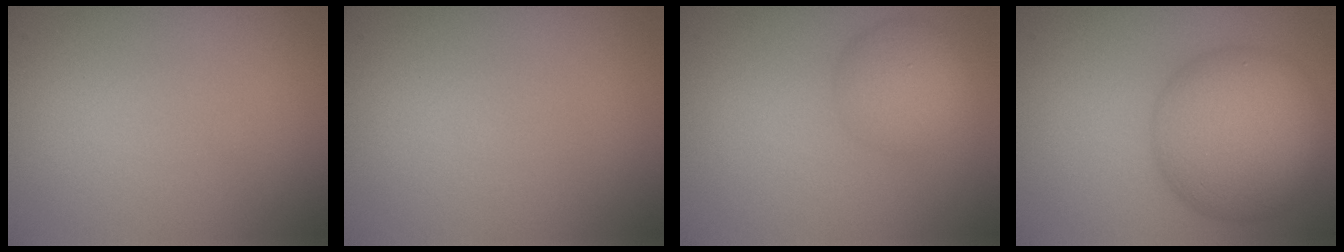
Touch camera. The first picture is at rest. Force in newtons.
{"total": 0.0}
{"total": 3.3, "press": 3.3, "slide": 0.0}
{"total": 9.3, "press": 9.3, "slide": 0.4}